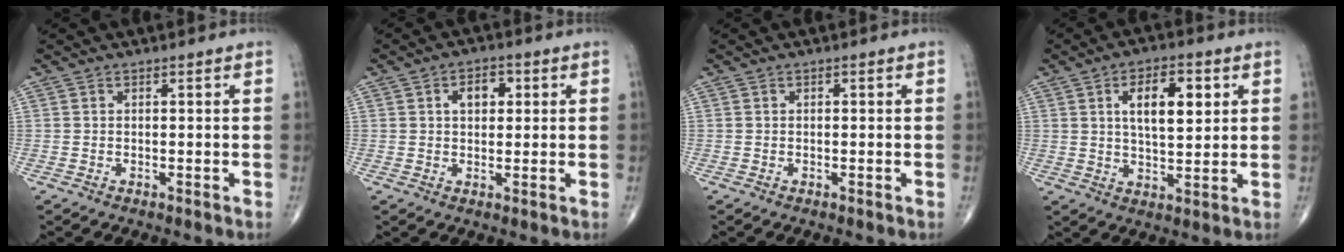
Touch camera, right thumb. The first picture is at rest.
{"total": 4.7, "force": [1.4, 3.1, 3.3], "torque": [-0.035, 0.004, 0.018]}
{"total": 0.0}
{"total": 9.8, "force": [3.1, 4.4, 8.2], "torque": [-0.111, -0.010, 0.050]}